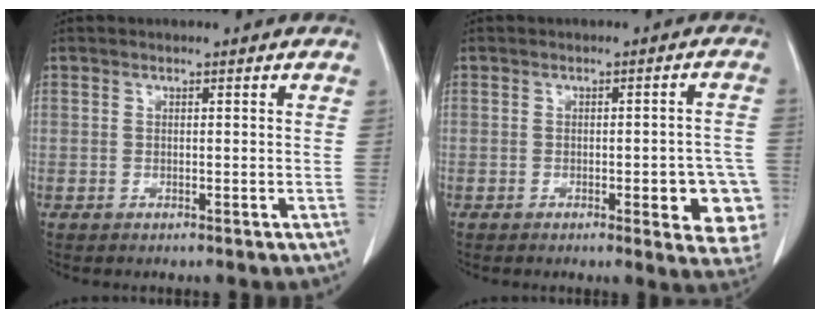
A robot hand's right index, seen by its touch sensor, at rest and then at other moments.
{"total": 9.5, "force": [-3.2, 2.4, 8.7], "torque": [-0.066, 0.006, -0.036]}